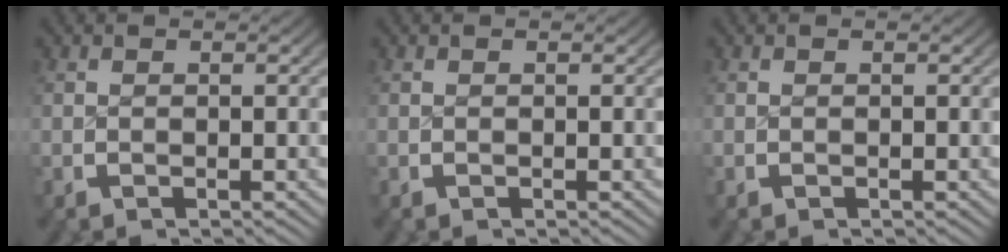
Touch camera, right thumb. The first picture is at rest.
{"total": 0.0}
{"total": 0.0}